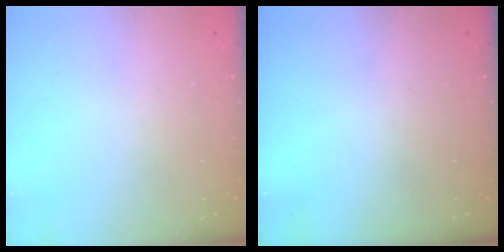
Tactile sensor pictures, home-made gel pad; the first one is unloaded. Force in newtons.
{"total": 0.0}